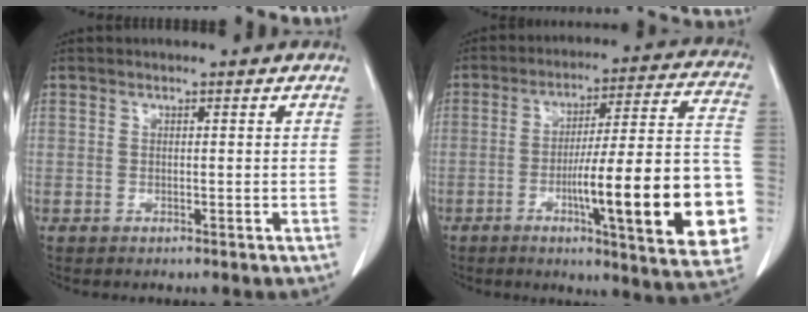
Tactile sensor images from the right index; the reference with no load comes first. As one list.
[{"total": 24.1, "force": [-6.3, 2.3, 23.2], "torque": [-0.240, 0.011, -0.082]}]